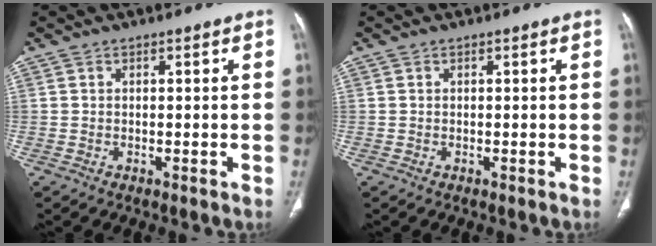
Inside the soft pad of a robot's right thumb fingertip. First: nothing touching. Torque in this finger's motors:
{"motor_torque": [0.00, 0.00, 0.01, 0.01, 0.00]}